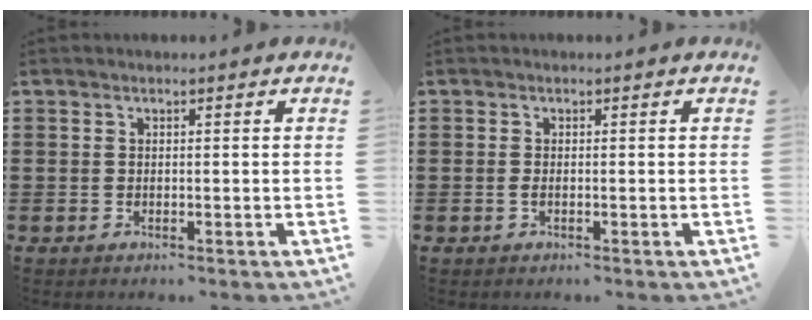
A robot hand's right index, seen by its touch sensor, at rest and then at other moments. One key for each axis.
{"total": 0.7, "fx": -0.2, "fy": 0.1, "fz": 0.7, "tx": -0.013, "ty": -0.006, "tz": -0.002}